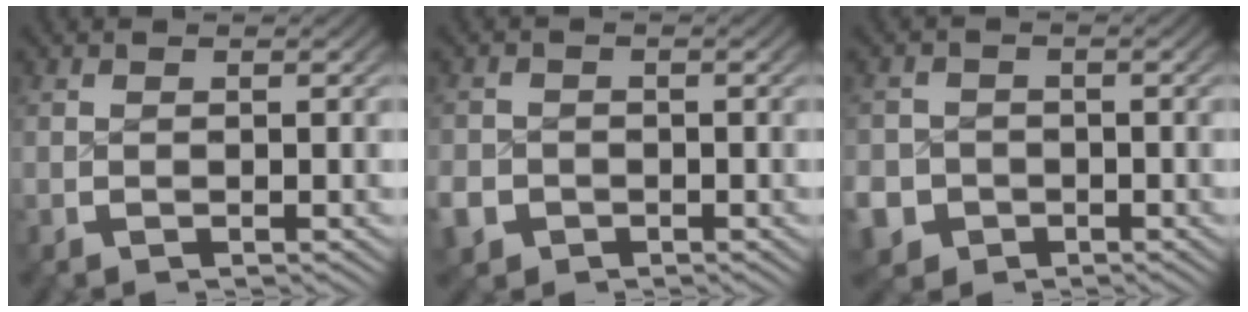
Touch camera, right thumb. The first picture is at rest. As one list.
[{"total": 3.6, "force": [-1.8, 3.0, 0.8], "torque": [-0.026, -0.018, -0.028]}, {"total": 6.5, "force": [-2.9, 5.6, 1.7], "torque": [-0.045, -0.033, -0.044]}]